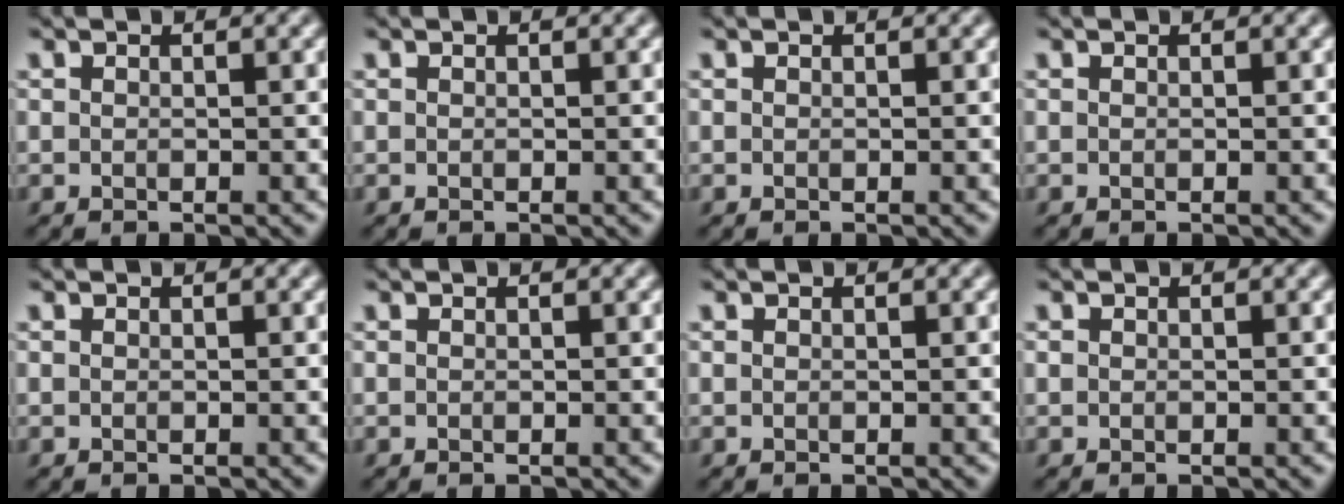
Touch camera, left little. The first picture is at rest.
{"total": 0.0}
{"total": 0.0}
{"total": 0.0}
{"total": 0.0}
{"total": 0.0}
{"total": 0.0}
{"total": 0.0}